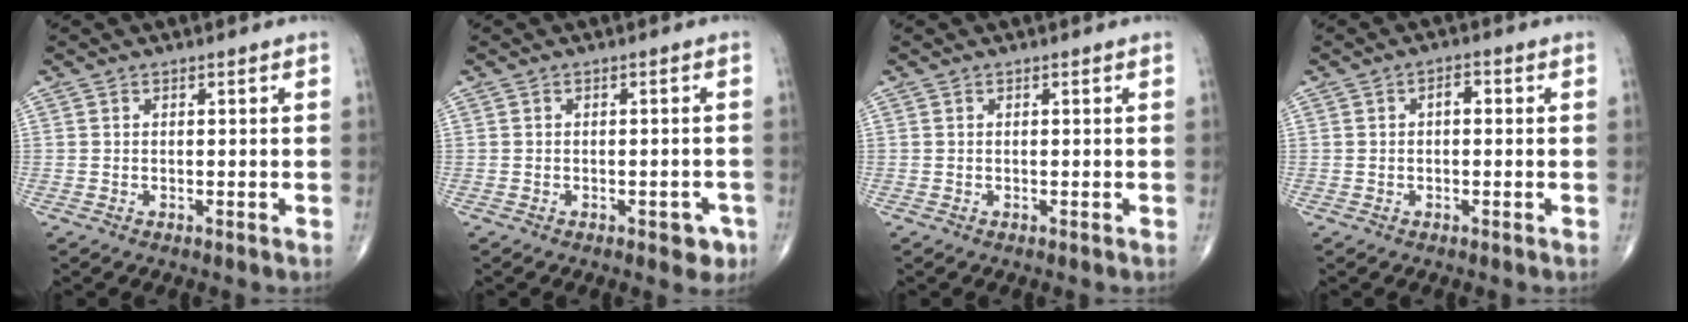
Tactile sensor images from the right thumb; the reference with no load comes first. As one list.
[{"total": 3.3, "force": [-1.7, 1.8, 2.2], "torque": [-0.009, 0.009, -0.019]}, {"total": 0.0}, {"total": 2.0, "force": [0.2, 1.0, 1.7], "torque": [-0.020, 0.005, -0.001]}]